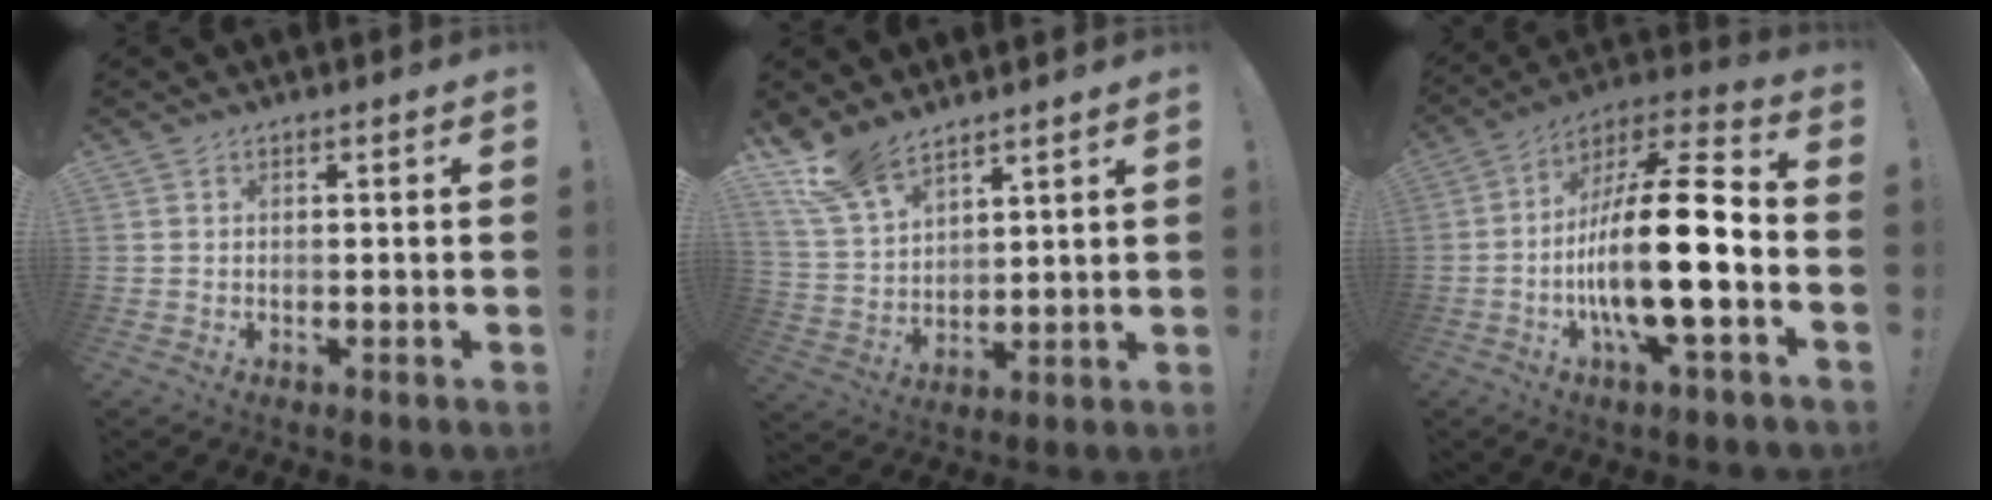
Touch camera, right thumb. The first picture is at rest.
{"total": 11.4, "force": [9.1, 5.1, 4.5], "torque": [-0.097, -0.057, 0.179]}
{"total": 23.6, "force": [-4.5, 6.3, 22.3], "torque": [-0.401, 0.020, -0.078]}